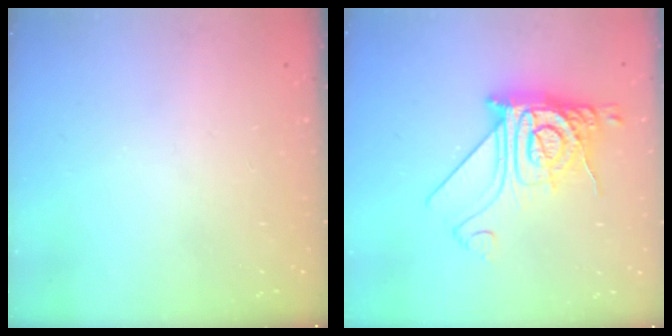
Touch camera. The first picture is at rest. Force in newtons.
{"total": 20.3, "press": 20.2, "slide": 2.3}